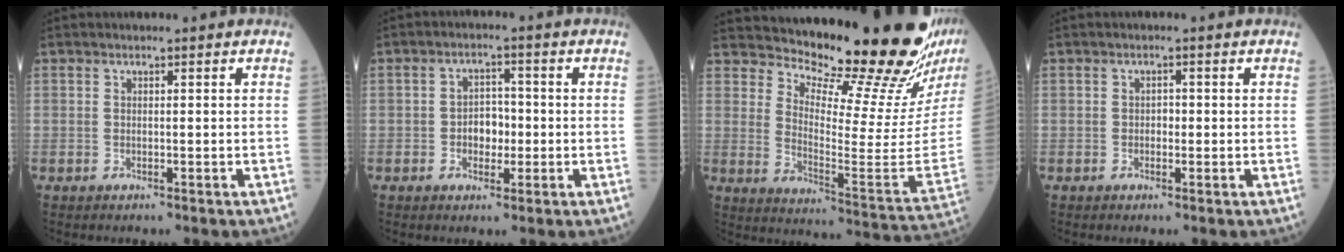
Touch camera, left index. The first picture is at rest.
{"total": 4.0, "force": [-0.7, 2.7, 2.9], "torque": [-0.046, 0.011, -0.013]}
{"total": 21.5, "force": [19.5, -0.1, 9.2], "torque": [-0.157, -0.125, 0.260]}
{"total": 1.1, "force": [-0.1, 0.8, 0.8], "torque": [-0.009, 0.003, -0.005]}